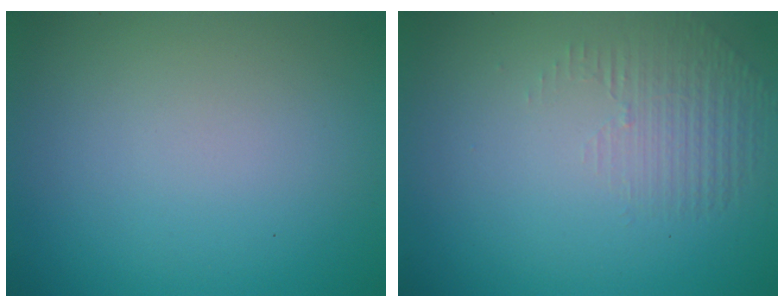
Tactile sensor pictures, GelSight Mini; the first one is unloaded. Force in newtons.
{"total": 1.4, "press": 0.3, "slide": 1.4}